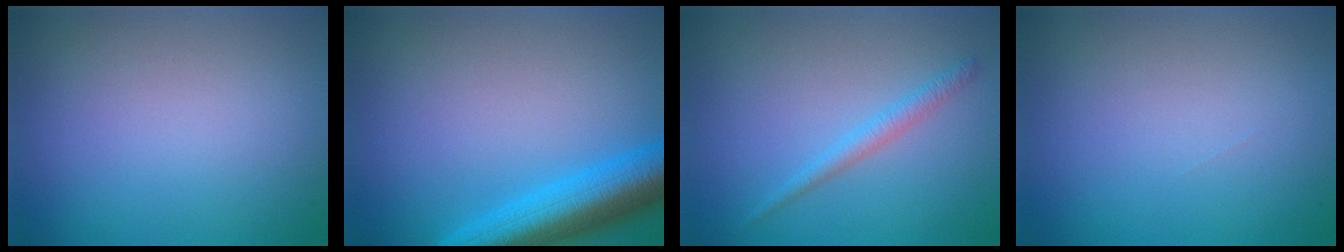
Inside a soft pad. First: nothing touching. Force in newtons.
{"total": 7.2, "press": 7.2, "slide": 0.4}
{"total": 1.6, "press": 1.6, "slide": 0.2}
{"total": 0.0}